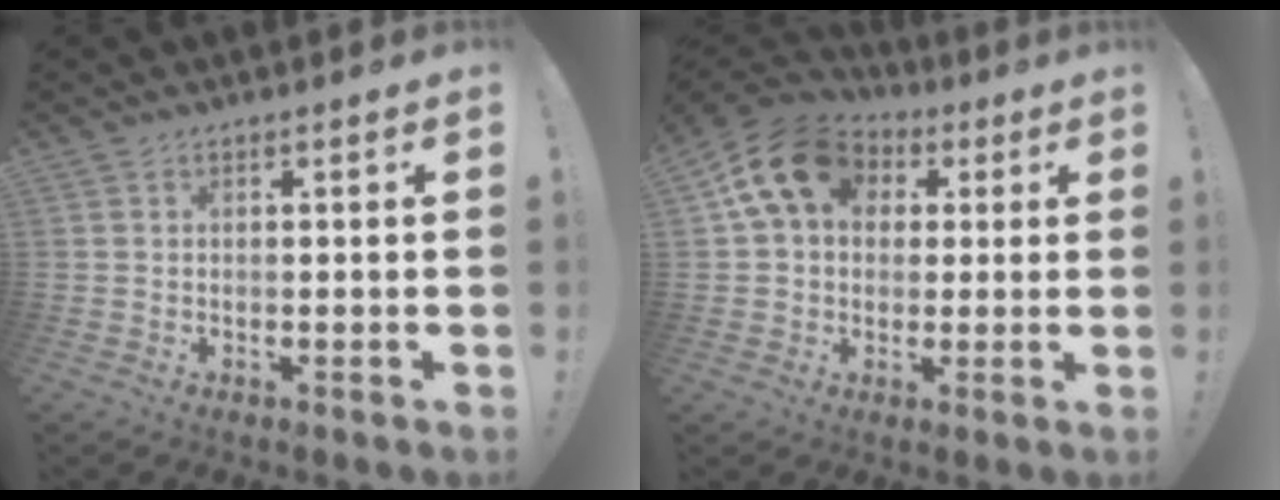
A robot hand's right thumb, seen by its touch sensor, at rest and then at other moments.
{"total": 14.9, "force": [5.1, 11.1, 8.6], "torque": [-0.142, -0.008, 0.098]}